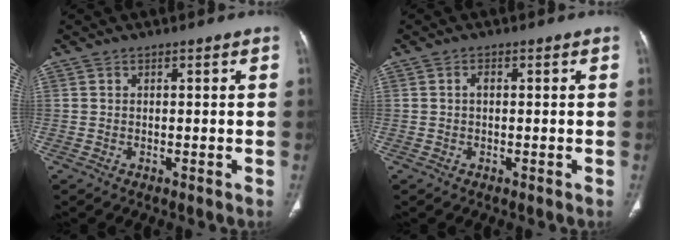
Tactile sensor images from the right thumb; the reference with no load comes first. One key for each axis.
{"total": 1.1, "fx": 0.0, "fy": 0.6, "fz": 0.9, "tx": -0.014, "ty": 0.003, "tz": -0.001}